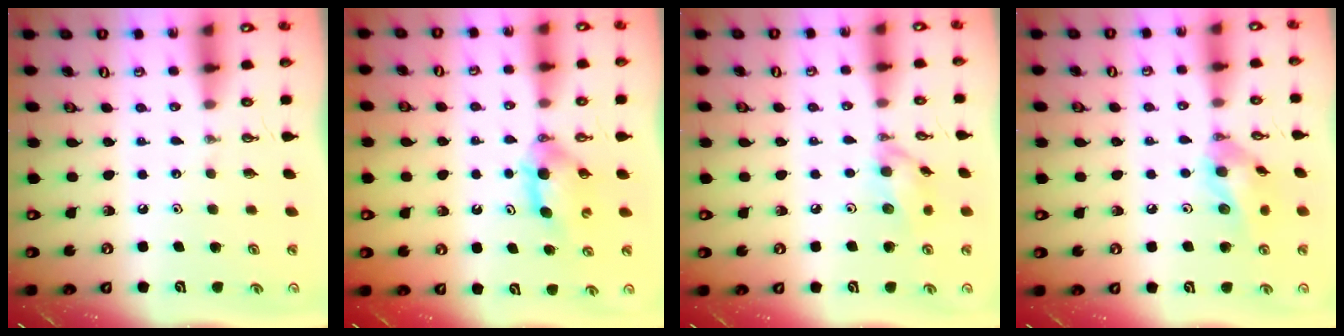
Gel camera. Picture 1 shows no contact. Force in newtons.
{"total": 4.4, "press": 4.3, "slide": 1.1}
{"total": 10.0, "press": 10.0, "slide": 1.2}
{"total": 11.6, "press": 11.4, "slide": 1.9}